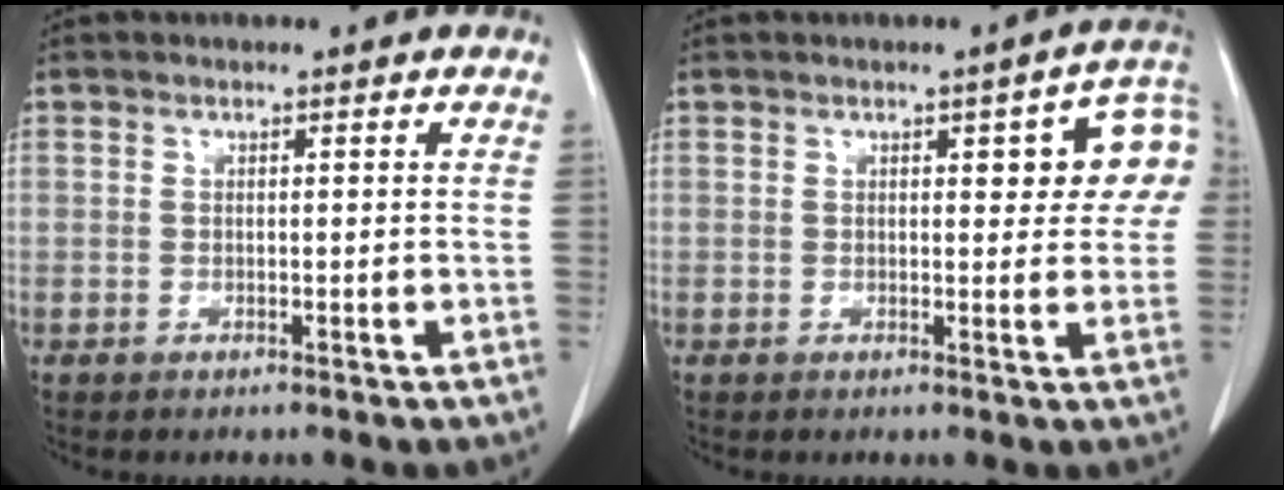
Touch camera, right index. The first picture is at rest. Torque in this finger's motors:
{"motor_torque": [0.33, 0.12, 0.15, 0.02]}